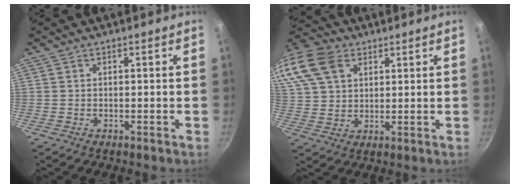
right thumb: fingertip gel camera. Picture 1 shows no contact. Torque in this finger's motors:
{"motor_torque": [-0.78, 2.35, 0.99, 0.79, 0.48]}